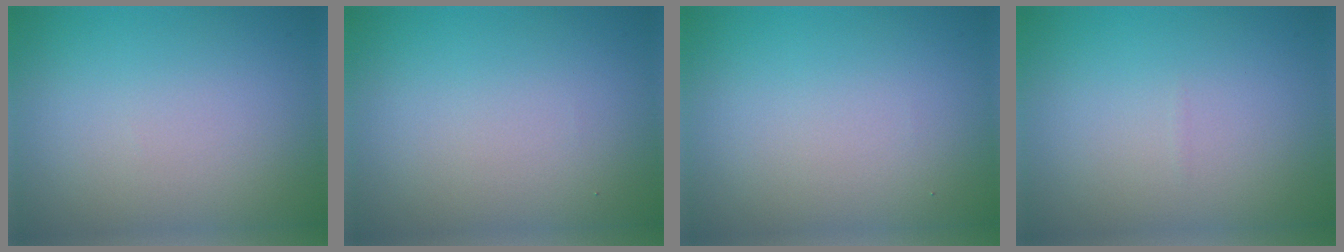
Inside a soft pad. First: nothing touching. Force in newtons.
{"total": 0.0}
{"total": 0.0}
{"total": 0.0}